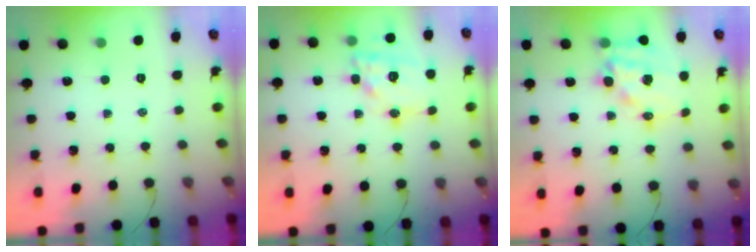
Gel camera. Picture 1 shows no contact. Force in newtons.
{"total": 15.7, "press": 15.5, "slide": 2.1}
{"total": 13.3, "press": 12.9, "slide": 3.2}